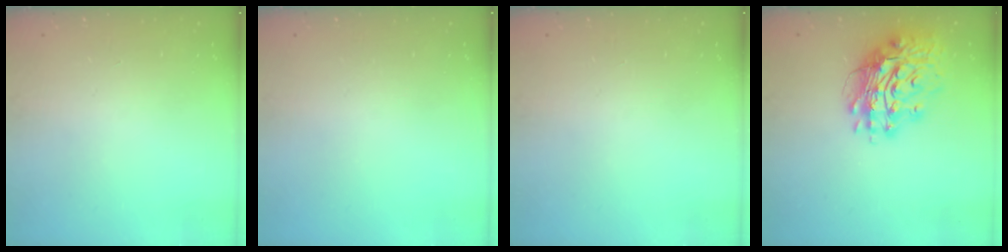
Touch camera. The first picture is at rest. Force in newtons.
{"total": 0.0}
{"total": 0.0}
{"total": 16.0, "press": 15.9, "slide": 2.1}